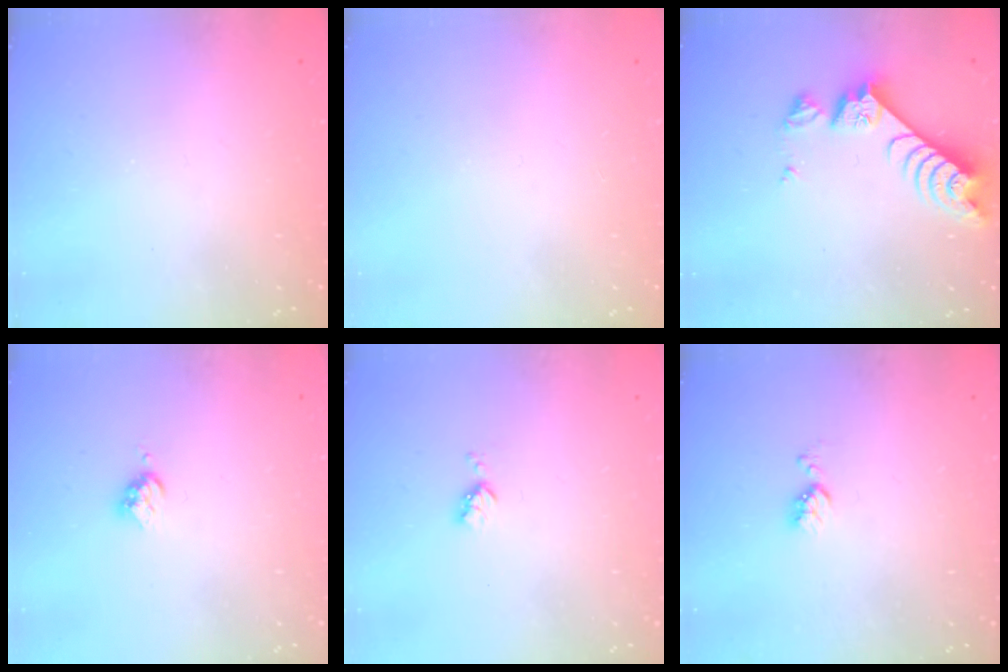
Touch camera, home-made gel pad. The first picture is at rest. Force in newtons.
{"total": 0.0}
{"total": 8.4, "press": 8.4, "slide": 1.0}
{"total": 3.4, "press": 3.3, "slide": 0.5}
{"total": 3.7, "press": 3.7, "slide": 0.4}
{"total": 4.1, "press": 4.1, "slide": 0.5}